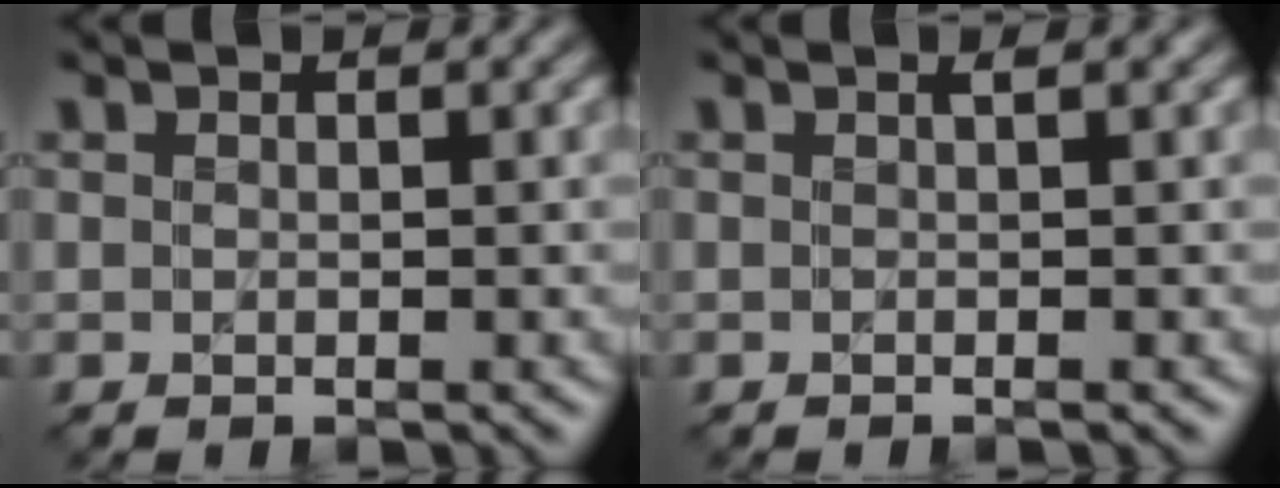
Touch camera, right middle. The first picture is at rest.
{"total": 1.3, "force": [0.1, 0.3, 1.2], "torque": [-0.013, 0.002, -0.005]}